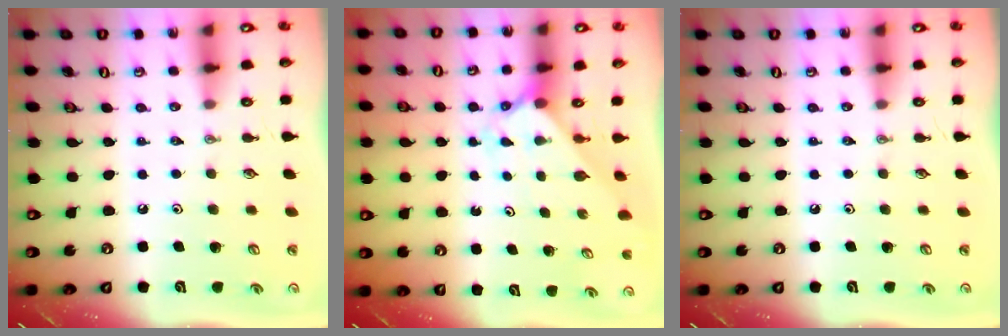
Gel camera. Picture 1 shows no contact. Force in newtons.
{"total": 2.1, "press": 2.1, "slide": 0.2}
{"total": 0.0}